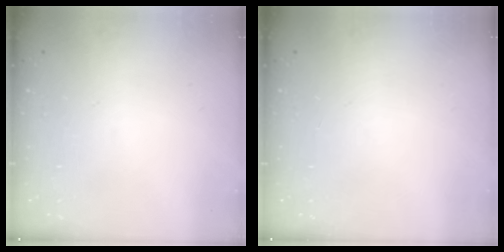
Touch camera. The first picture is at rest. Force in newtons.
{"total": 0.0}